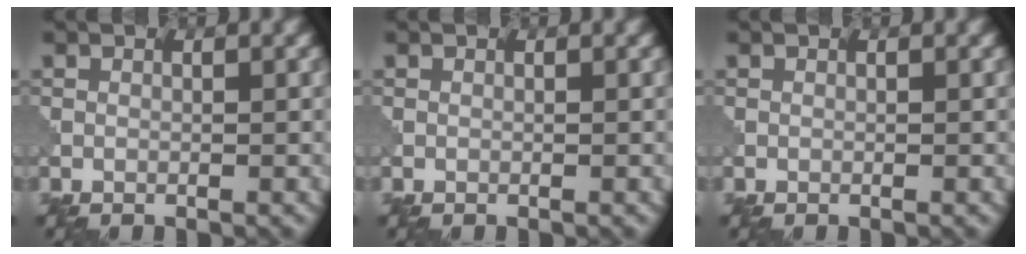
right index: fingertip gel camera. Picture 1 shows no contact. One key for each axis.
{"total": 0.0}
{"total": 0.0}